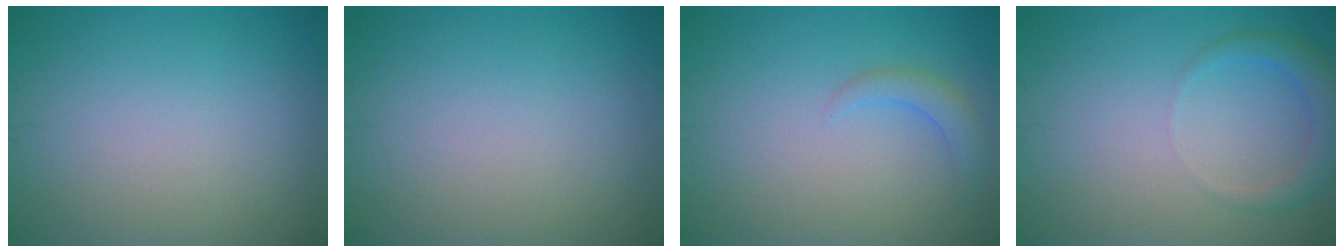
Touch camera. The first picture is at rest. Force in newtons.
{"total": 0.0}
{"total": 1.8, "press": 1.8, "slide": 0.3}
{"total": 2.7, "press": 2.6, "slide": 0.3}